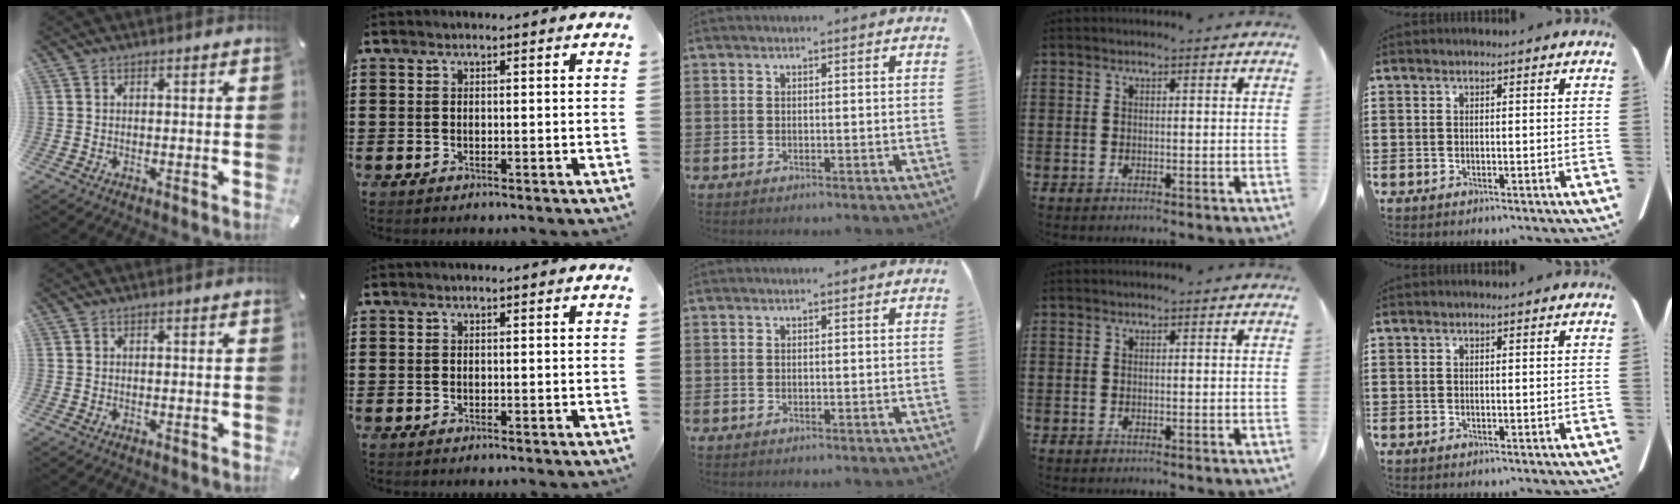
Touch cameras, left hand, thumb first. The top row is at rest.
{}